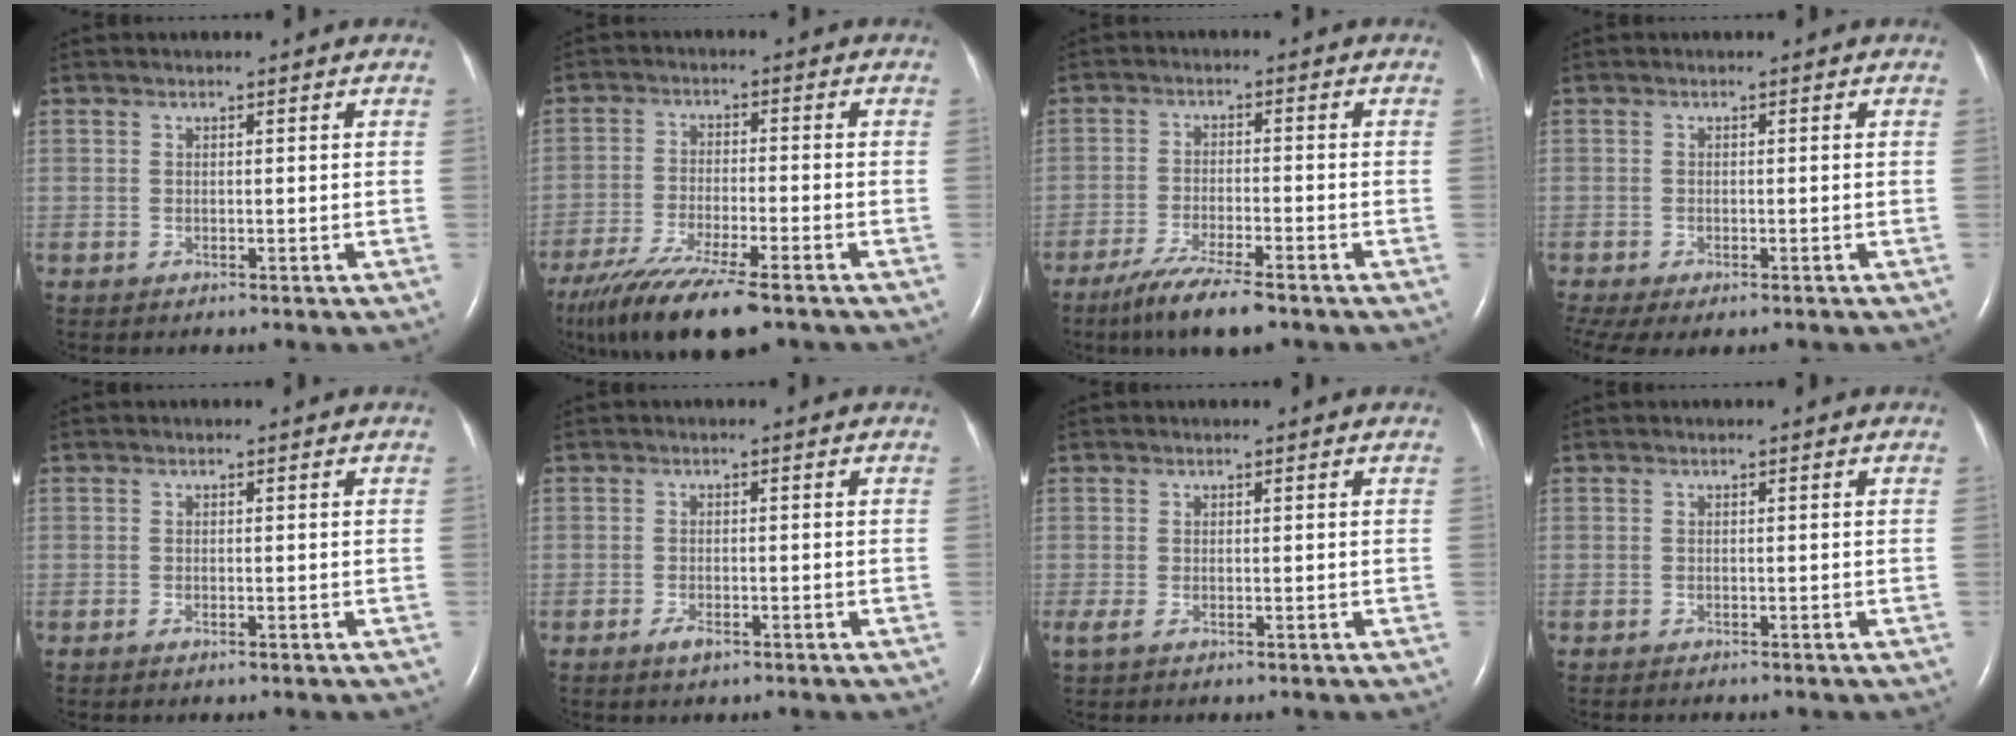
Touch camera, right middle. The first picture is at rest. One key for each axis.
{"total": 14.6, "fx": -10.8, "fy": 2.2, "fz": 9.6, "tx": -0.180, "ty": -0.039, "tz": -0.182}
{"total": 8.1, "fx": -5.9, "fy": 0.8, "fz": 5.5, "tx": -0.103, "ty": -0.021, "tz": -0.101}
{"total": 6.8, "fx": -4.7, "fy": 2.7, "fz": 4.1, "tx": -0.083, "ty": -0.008, "tz": -0.072}
{"total": 0.7, "fx": -0.4, "fy": 0.2, "fz": 0.5, "tx": -0.011, "ty": -0.001, "tz": -0.004}
{"total": 1.8, "fx": -1.1, "fy": 0.6, "fz": 1.2, "tx": -0.029, "ty": -0.001, "tz": -0.018}
{"total": 1.2, "fx": -0.4, "fy": 0.4, "fz": 1.1, "tx": -0.025, "ty": -0.004, "tz": -0.004}
{"total": 1.1, "fx": -1.0, "fy": 0.2, "fz": 0.5, "tx": -0.009, "ty": -0.002, "tz": -0.010}